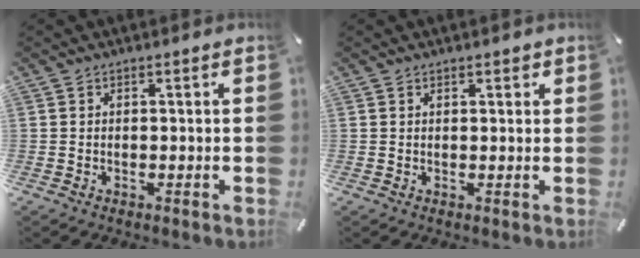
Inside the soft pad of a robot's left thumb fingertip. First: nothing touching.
{"total": 1.1, "force": [0.6, 0.7, 0.5], "torque": [-0.003, 0.000, 0.009]}